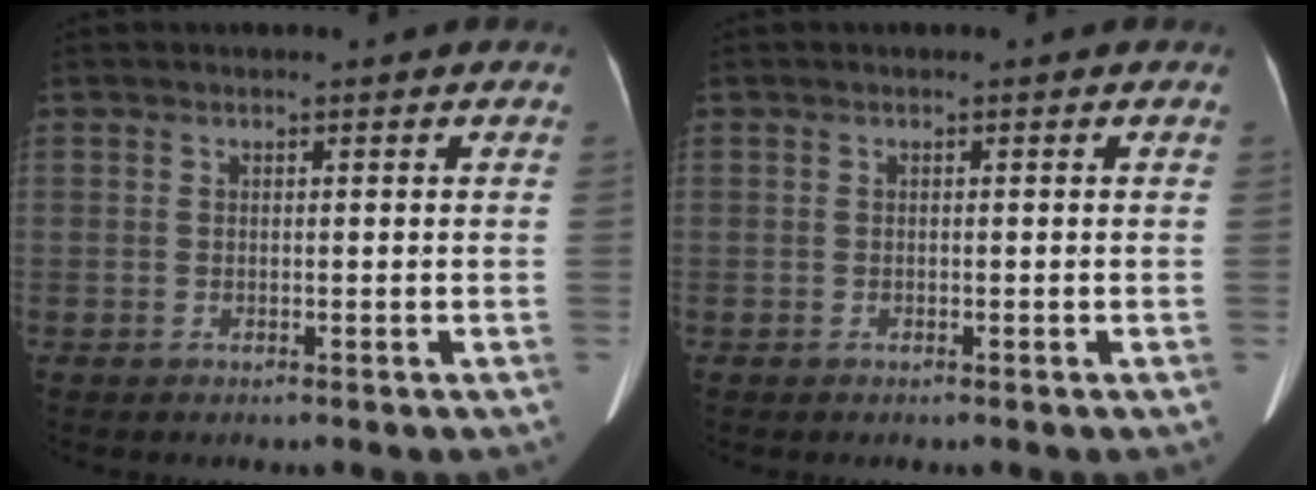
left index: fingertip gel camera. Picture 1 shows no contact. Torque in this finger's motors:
{"motor_torque": [-0.19, -0.13, -0.01, -0.01]}